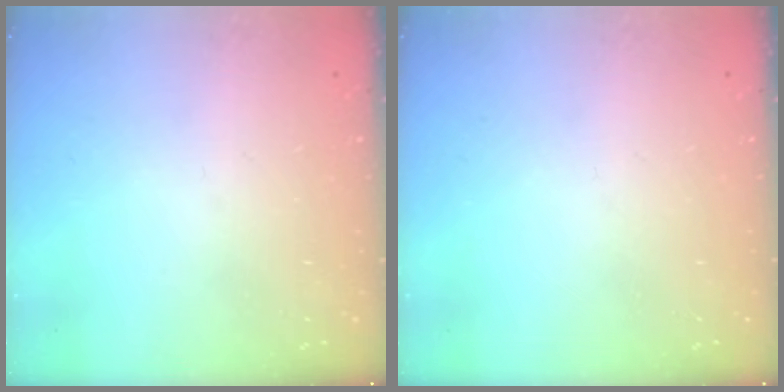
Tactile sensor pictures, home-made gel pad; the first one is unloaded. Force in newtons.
{"total": 0.0}